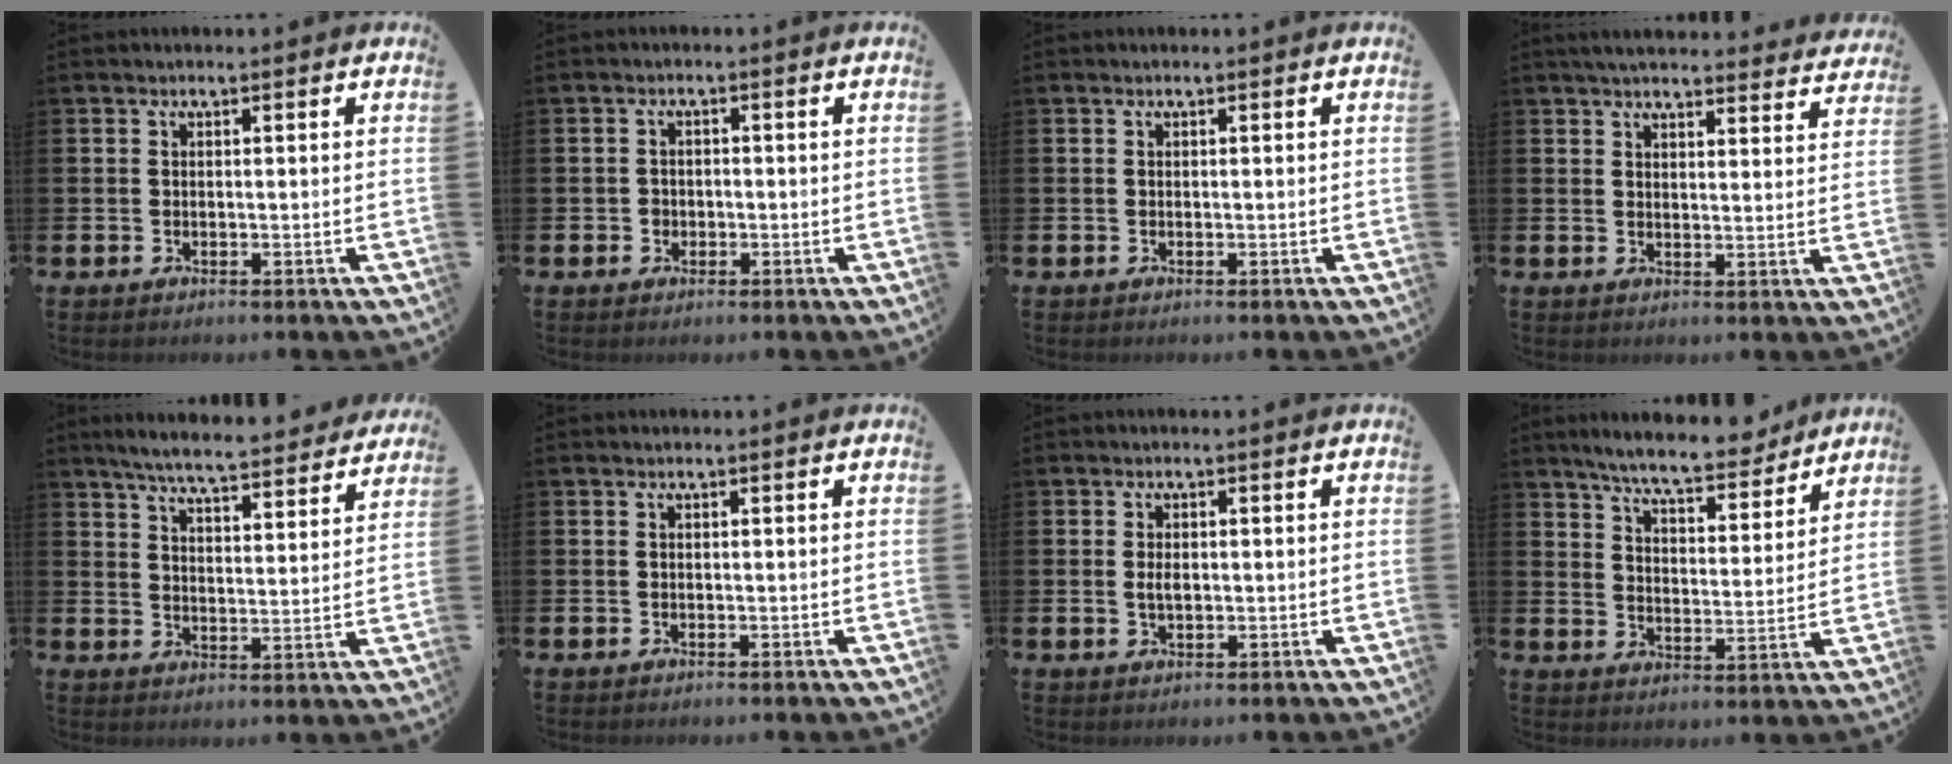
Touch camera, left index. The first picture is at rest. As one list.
[{"total": 1.4, "force": [-0.5, 1.3, 0.2], "torque": [-0.004, 0.004, -0.012]}, {"total": 0.0}, {"total": 4.6, "force": [4.5, 0.6, 0.9], "torque": [-0.022, -0.024, 0.079]}, {"total": 6.5, "force": [6.3, 0.4, 1.8], "torque": [-0.042, -0.047, 0.105]}, {"total": 0.0}, {"total": 1.6, "force": [0.1, 0.9, 1.4], "torque": [-0.016, 0.001, -0.003]}, {"total": 7.9, "force": [7.3, 1.0, 2.7], "torque": [-0.065, -0.045, 0.126]}]